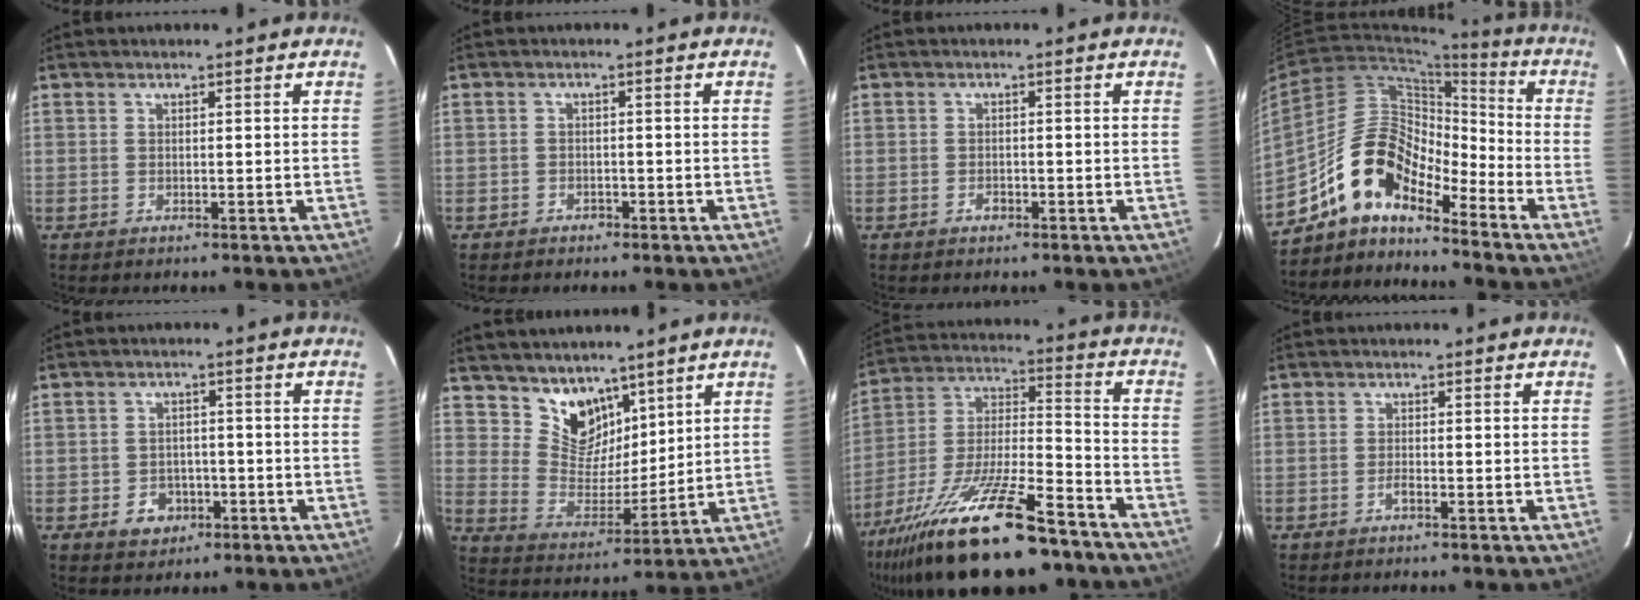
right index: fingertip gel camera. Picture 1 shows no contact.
{"total": 1.8, "force": [-1.3, 1.2, 0.2], "torque": [-0.007, 0.004, -0.020]}
{"total": 1.4, "force": [-0.9, 1.0, 0.6], "torque": [-0.010, 0.000, -0.013]}
{"total": 13.2, "force": [-10.5, 4.8, 6.4], "torque": [-0.113, 0.020, -0.206]}
{"total": 5.0, "force": [-2.2, 4.2, 1.5], "torque": [-0.043, 0.011, -0.020]}
{"total": 9.9, "force": [7.1, 6.0, 3.3], "torque": [-0.056, -0.003, 0.143]}
{"total": 27.2, "force": [-19.3, 7.2, 17.8], "torque": [-0.327, -0.029, -0.310]}
{"total": 1.1, "force": [-0.7, 0.3, 0.8], "torque": [-0.017, 0.000, -0.015]}